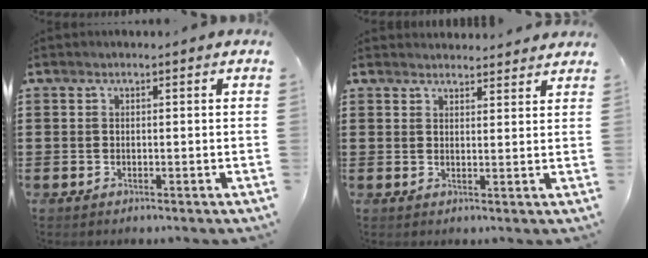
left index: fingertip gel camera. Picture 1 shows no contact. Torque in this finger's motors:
{"motor_torque": [0.23, -0.17, 0.30, 0.03]}